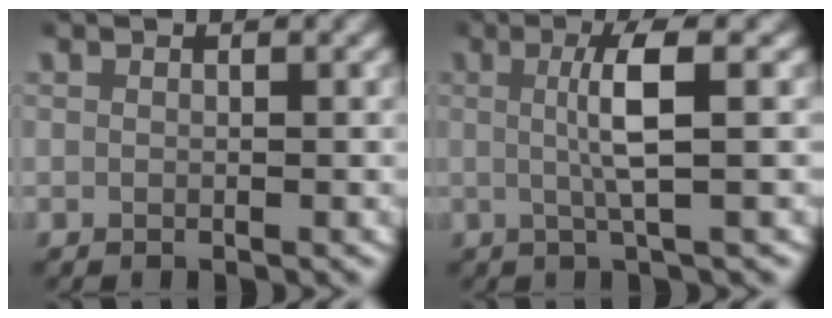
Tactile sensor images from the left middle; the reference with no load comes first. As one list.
[{"total": 3.9, "force": [0.6, -0.2, 3.9], "torque": [-0.074, 0.006, 0.008]}]